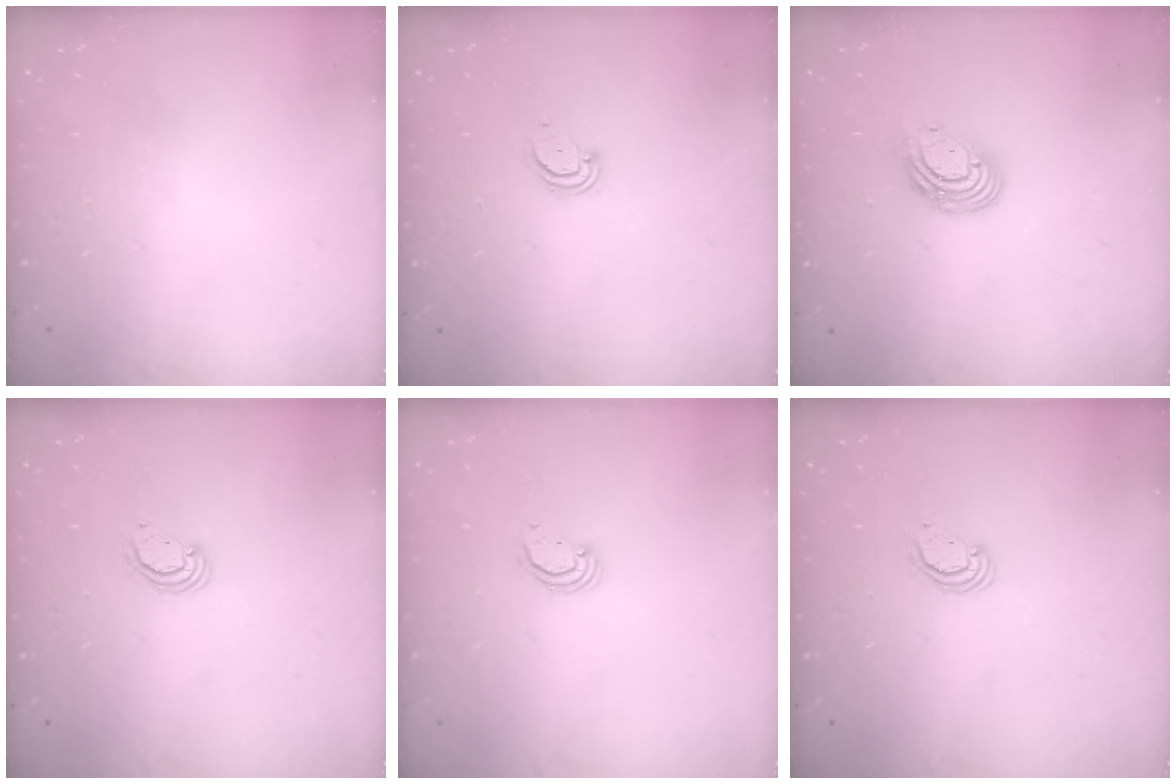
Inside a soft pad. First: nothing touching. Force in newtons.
{"total": 3.0, "press": 3.0, "slide": 0.2}
{"total": 9.4, "press": 9.4, "slide": 0.8}
{"total": 2.4, "press": 2.4, "slide": 0.3}
{"total": 2.2, "press": 2.2, "slide": 0.2}
{"total": 2.4, "press": 2.4, "slide": 0.3}